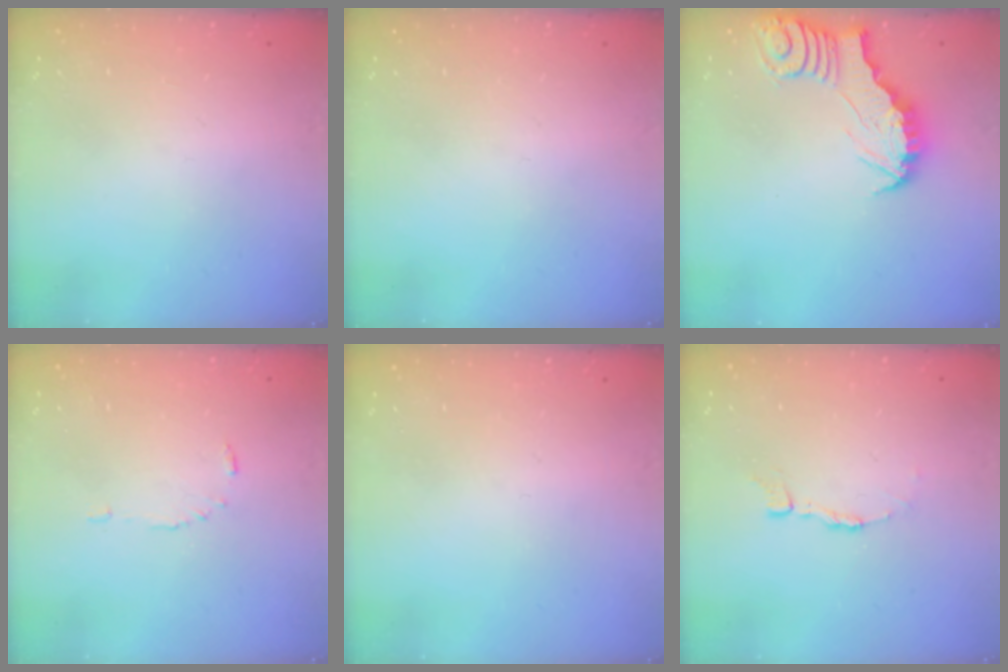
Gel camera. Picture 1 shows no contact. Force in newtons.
{"total": 0.0}
{"total": 2.9, "press": 2.9, "slide": 0.3}
{"total": 3.5, "press": 3.5, "slide": 0.3}
{"total": 0.0}
{"total": 3.2, "press": 3.2, "slide": 0.2}